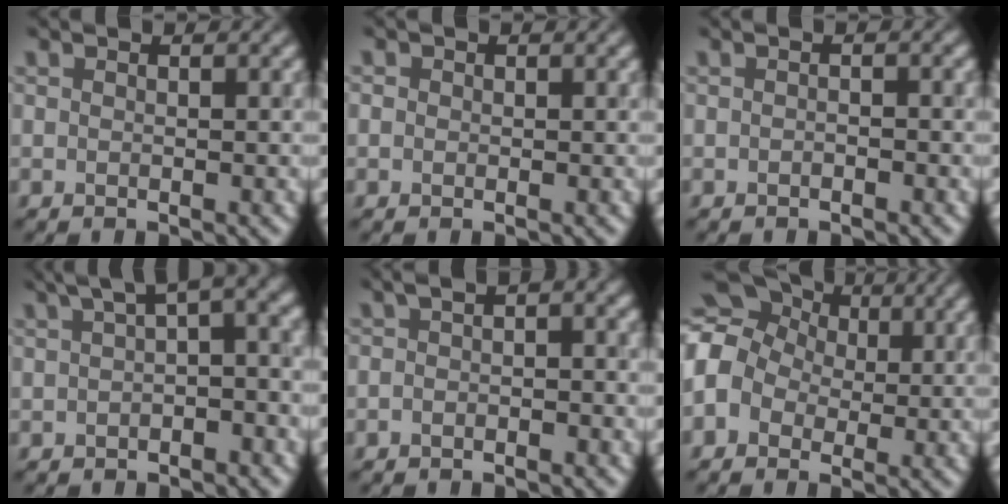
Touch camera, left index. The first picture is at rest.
{"total": 0.8, "force": [0.3, 0.7, 0.2], "torque": [-0.003, 0.004, -0.007]}
{"total": 0.6, "force": [-0.3, 0.2, 0.4], "torque": [-0.010, 0.001, -0.006]}
{"total": 6.3, "force": [1.5, 2.7, 5.5], "torque": [-0.071, 0.012, 0.016]}
{"total": 2.4, "force": [-0.3, 1.2, 2.1], "torque": [-0.036, 0.010, -0.011]}
{"total": 10.7, "force": [0.7, 9.3, 5.1], "torque": [-0.119, 0.033, -0.039]}